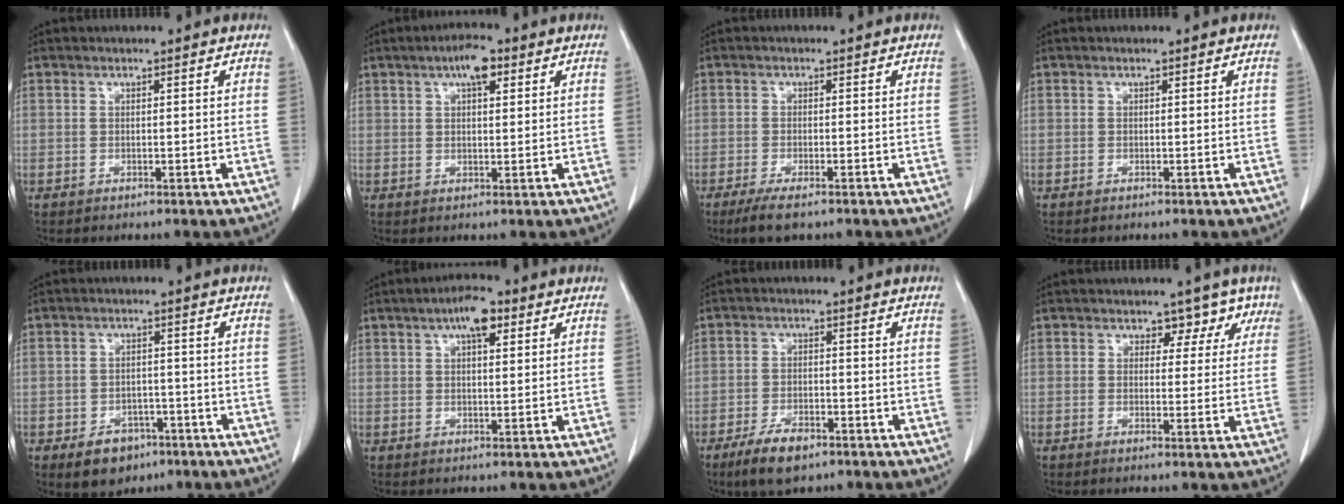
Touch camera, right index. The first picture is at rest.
{"total": 4.5, "force": [2.4, 1.5, 3.6], "torque": [-0.062, 0.008, 0.036]}
{"total": 4.4, "force": [-3.1, 1.0, 3.0], "torque": [-0.056, -0.010, -0.050]}
{"total": 0.0}
{"total": 5.9, "force": [-3.4, 4.1, 2.5], "torque": [-0.041, 0.003, -0.044]}
{"total": 5.2, "force": [2.7, 1.7, 4.1], "torque": [-0.072, 0.011, 0.039]}
{"total": 6.2, "force": [-4.1, 2.4, 3.9], "torque": [-0.080, -0.006, -0.070]}
{"total": 4.6, "force": [3.1, 3.2, 0.9], "torque": [0.009, -0.003, 0.023]}